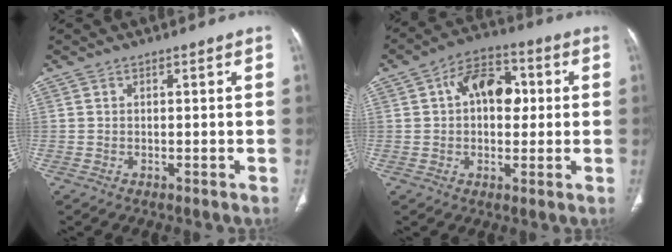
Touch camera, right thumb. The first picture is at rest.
{"total": 10.7, "force": [1.8, 6.9, 7.9], "torque": [-0.095, 0.022, 0.022]}